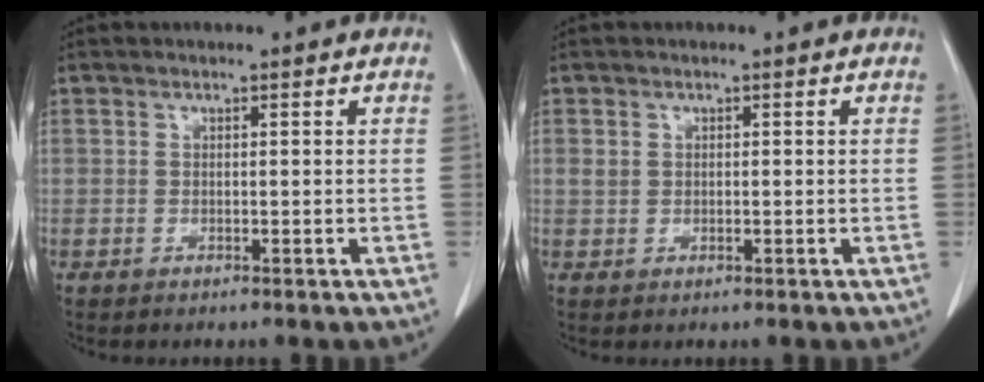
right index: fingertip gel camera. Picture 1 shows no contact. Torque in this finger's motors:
{"motor_torque": [0.12, -0.04, 0.00, 0.00]}